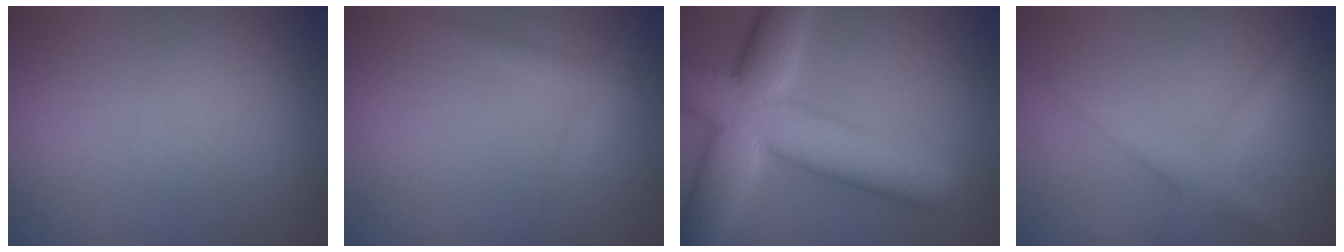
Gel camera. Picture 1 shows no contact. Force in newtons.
{"total": 1.8, "press": 1.8, "slide": 0.1}
{"total": 11.2, "press": 11.2, "slide": 0.6}
{"total": 2.4, "press": 2.4, "slide": 0.2}